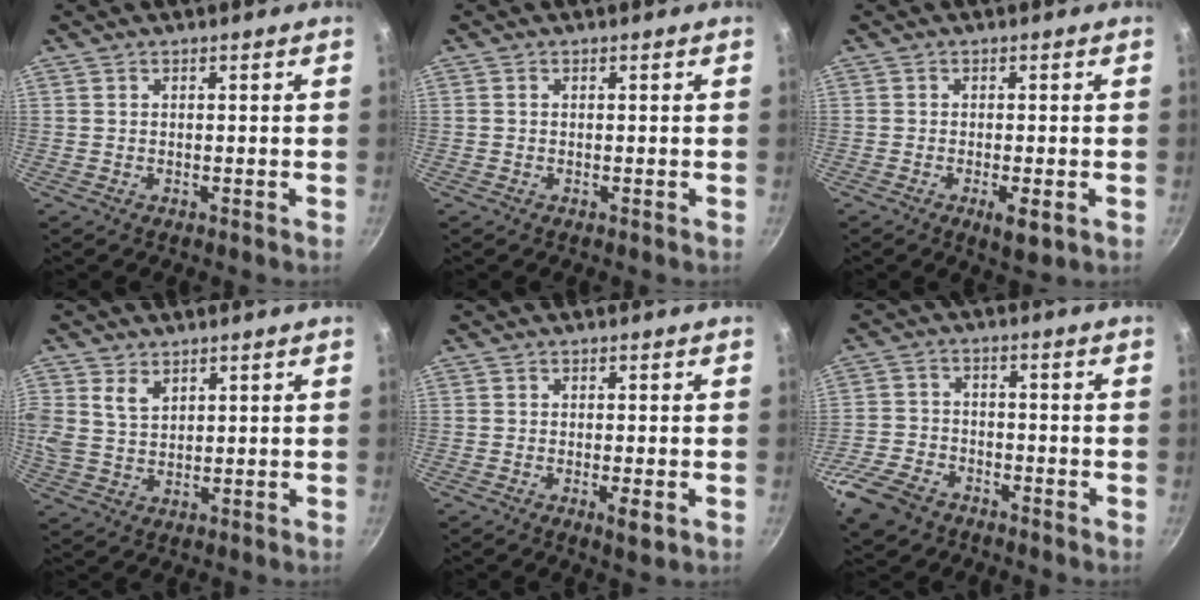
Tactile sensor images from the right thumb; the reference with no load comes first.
{"total": 0.0}
{"total": 4.0, "force": [-1.5, 1.2, 3.5], "torque": [-0.062, 0.000, -0.021]}
{"total": 6.4, "force": [2.9, 4.3, 3.6], "torque": [-0.069, -0.005, 0.061]}
{"total": 2.8, "force": [-1.0, 0.7, 2.6], "torque": [-0.051, -0.002, -0.015]}
{"total": 9.9, "force": [-6.2, 6.1, 4.7], "torque": [-0.093, 0.037, -0.127]}